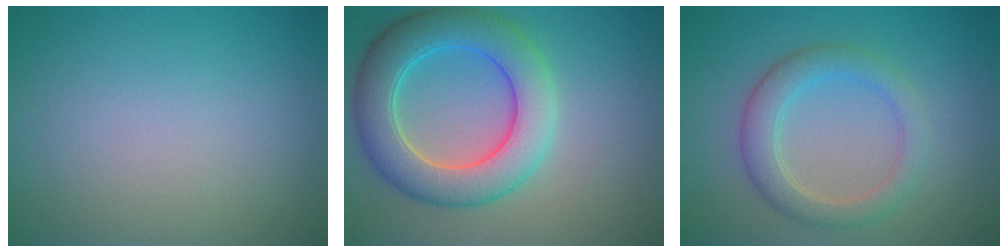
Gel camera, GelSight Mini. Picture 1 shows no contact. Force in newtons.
{"total": 7.5, "press": 7.5, "slide": 0.2}
{"total": 3.5, "press": 3.5, "slide": 0.0}